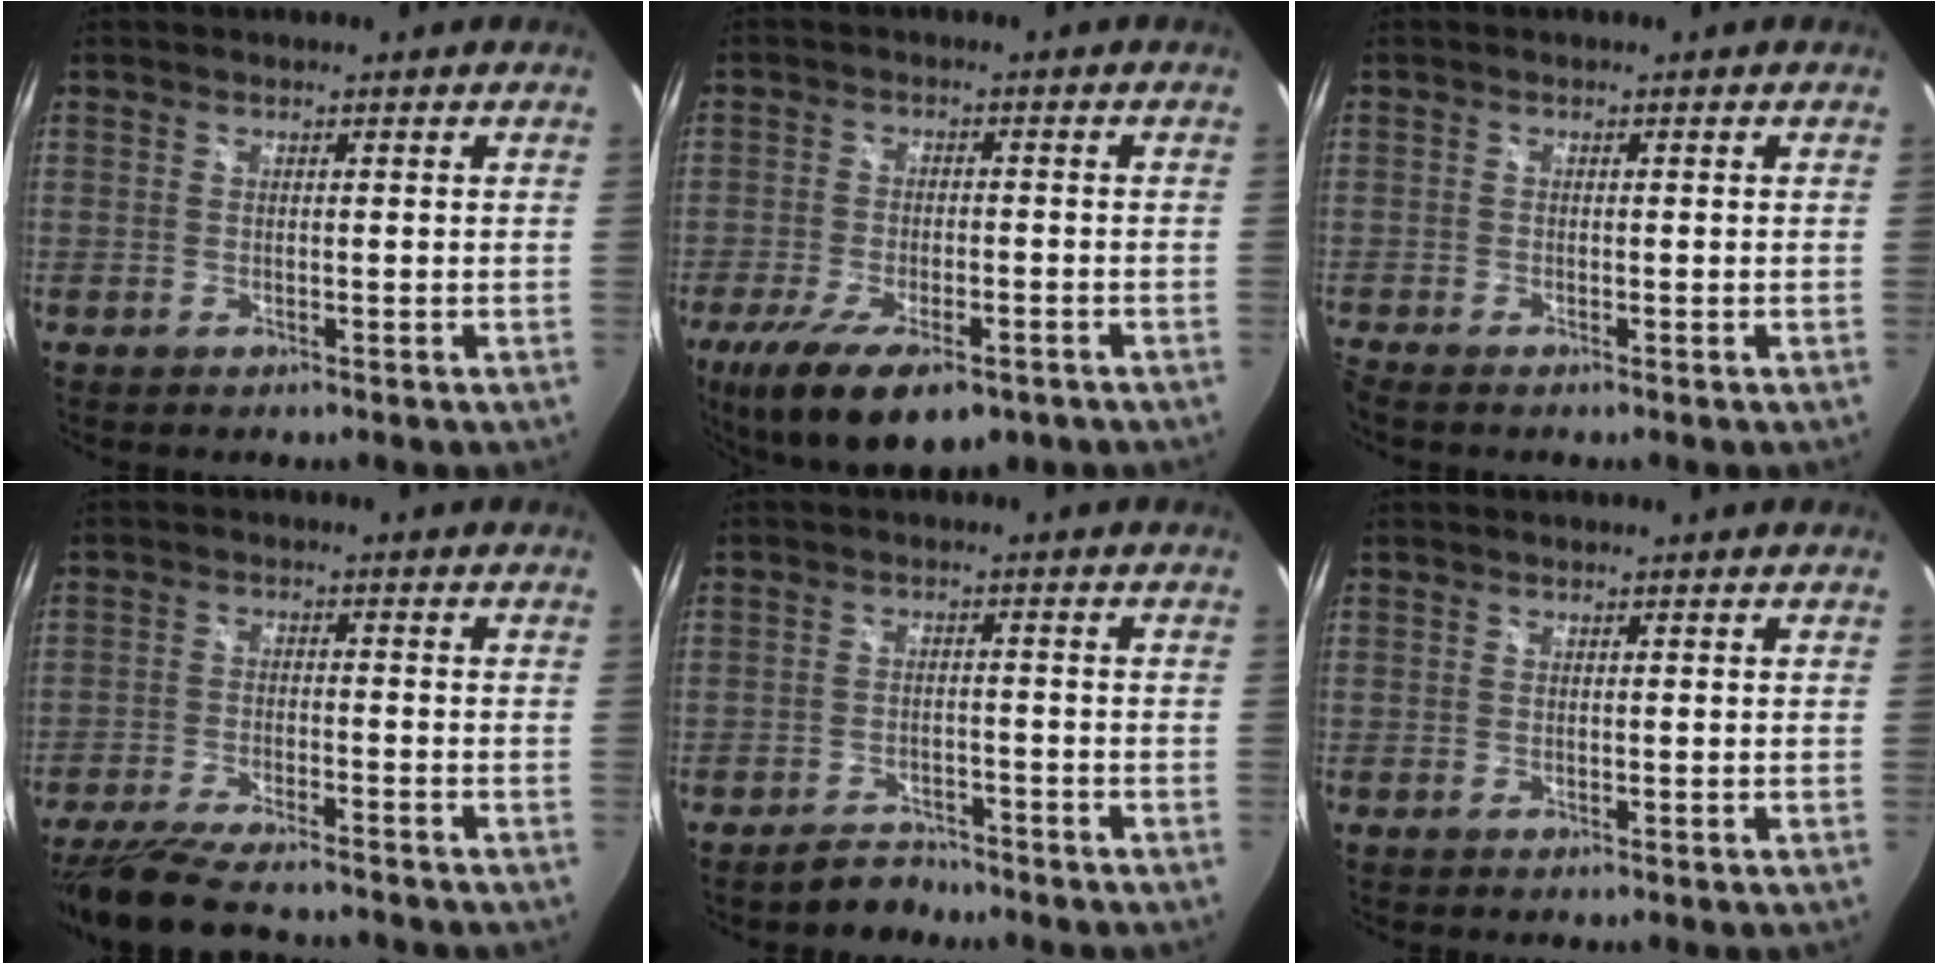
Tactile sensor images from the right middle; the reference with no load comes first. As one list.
[{"total": 15.6, "force": [-9.8, 6.0, 10.5], "torque": [-0.211, -0.047, -0.152]}, {"total": 1.6, "force": [-1.5, 0.2, 0.5], "torque": [-0.018, -0.009, -0.031]}, {"total": 14.5, "force": [-12.6, 2.3, 6.6], "torque": [-0.145, -0.034, -0.205]}, {"total": 4.6, "force": [-4.1, 1.9, 0.5], "torque": [-0.021, 0.005, -0.062]}, {"total": 0.0}]